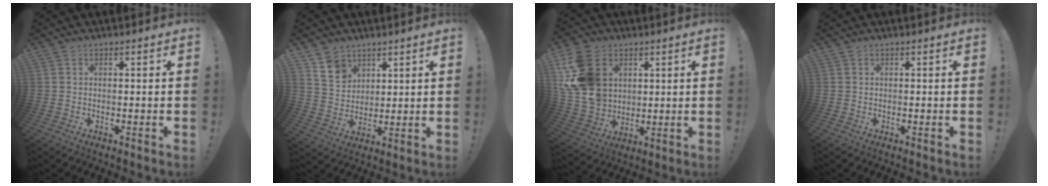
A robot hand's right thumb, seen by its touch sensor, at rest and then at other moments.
{"total": 8.5, "force": [5.6, 6.1, 2.0], "torque": [-0.030, -0.037, 0.111]}
{"total": 17.7, "force": [5.8, 13.3, 10.1], "torque": [-0.204, -0.017, 0.116]}
{"total": 0.0}